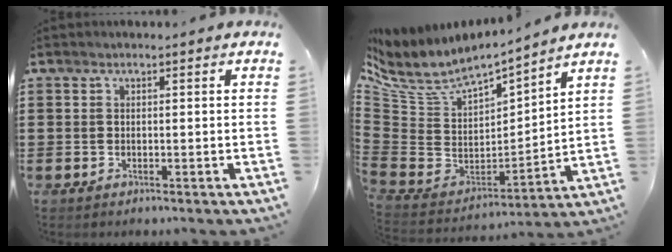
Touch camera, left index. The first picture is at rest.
{"total": 5.3, "force": [3.6, 2.3, 3.2], "torque": [-0.083, -0.036, 0.057]}